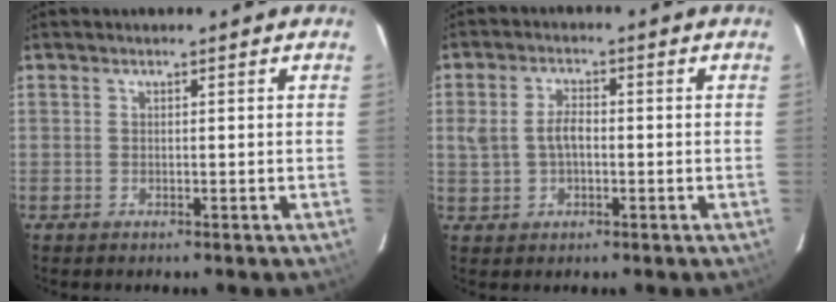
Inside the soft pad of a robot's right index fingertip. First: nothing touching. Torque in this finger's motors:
{"motor_torque": [0.09, -0.02, 0.39, 0.08]}